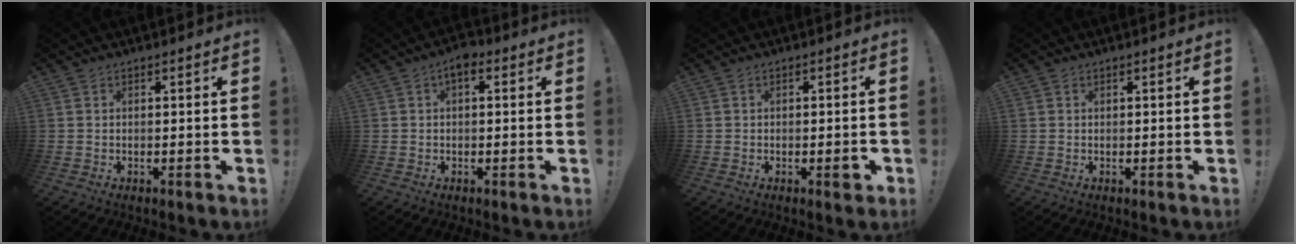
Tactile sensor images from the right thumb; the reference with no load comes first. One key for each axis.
{"total": 3.4, "fx": 0.9, "fy": 1.7, "fz": 2.8, "tx": -0.039, "ty": 0.000, "tz": 0.012}
{"total": 2.5, "fx": -1.1, "fy": 0.8, "fz": 2.1, "tx": -0.027, "ty": 0.004, "tz": -0.019}
{"total": 0.0}